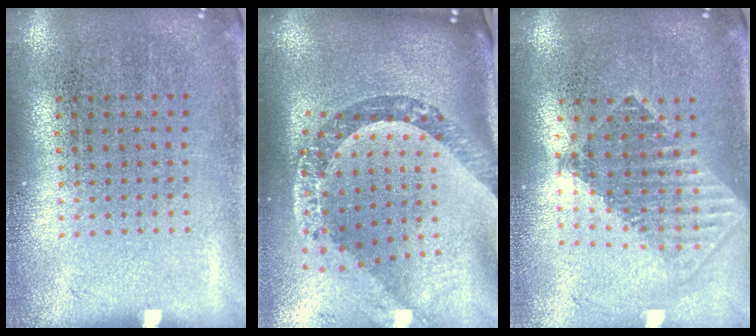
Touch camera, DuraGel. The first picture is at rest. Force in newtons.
{"total": 3.7, "press": 2.6, "slide": 2.6}
{"total": 1.7, "press": 1.4, "slide": 1.1}